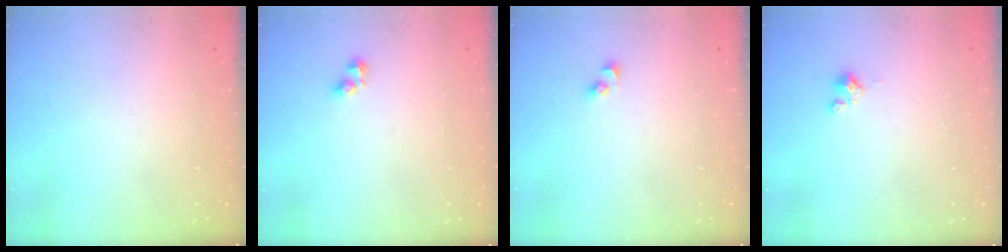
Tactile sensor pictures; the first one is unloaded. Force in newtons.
{"total": 3.0, "press": 3.0, "slide": 0.3}
{"total": 2.3, "press": 2.3, "slide": 0.2}
{"total": 0.9, "press": 0.9, "slide": 0.2}